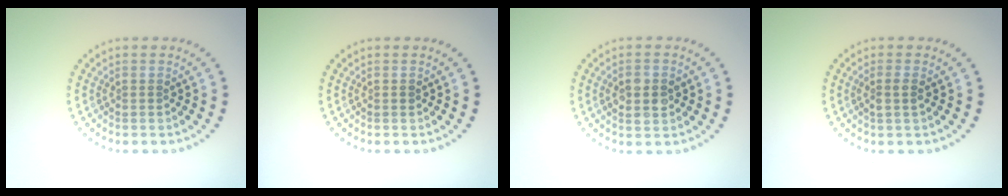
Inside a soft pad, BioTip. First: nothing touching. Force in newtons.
{"total": 0.6, "press": 0.5, "slide": 0.2}
{"total": 2.7, "press": 2.7, "slide": 0.2}
{"total": 1.3, "press": 1.1, "slide": 0.6}